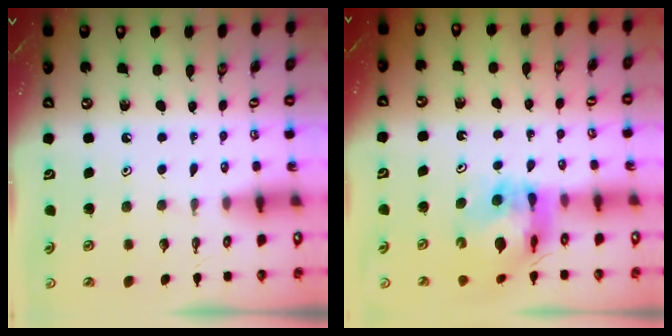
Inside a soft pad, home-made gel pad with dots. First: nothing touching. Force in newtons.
{"total": 12.1, "press": 12.0, "slide": 1.4}